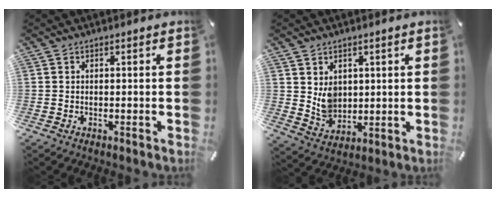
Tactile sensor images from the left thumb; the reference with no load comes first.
{"total": 6.6, "force": [2.7, 5.7, 1.9], "torque": [-0.021, -0.017, 0.052]}